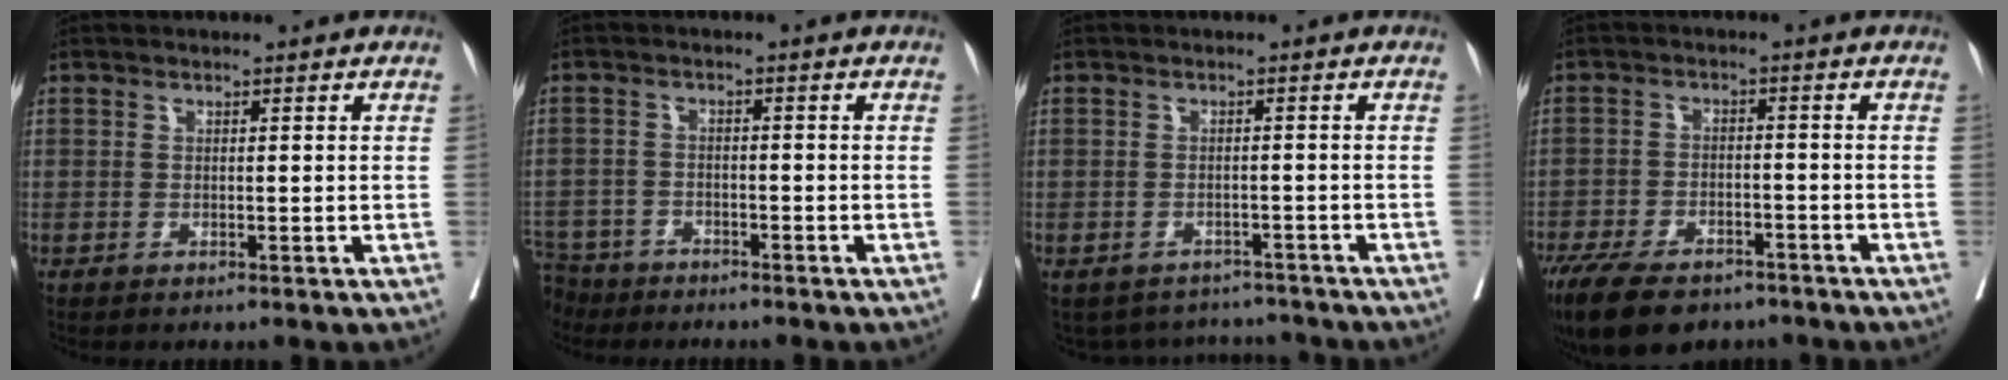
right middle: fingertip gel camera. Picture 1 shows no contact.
{"total": 7.1, "force": [-6.1, 3.5, 0.7], "torque": [-0.022, -0.006, -0.111]}
{"total": 6.6, "force": [-6.0, 2.6, -0.2], "torque": [0.011, 0.020, -0.073]}
{"total": 13.2, "force": [-9.7, 5.9, 6.7], "torque": [-0.128, -0.009, -0.152]}